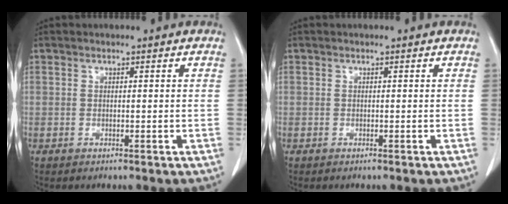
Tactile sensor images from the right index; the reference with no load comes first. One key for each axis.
{"total": 0.0}